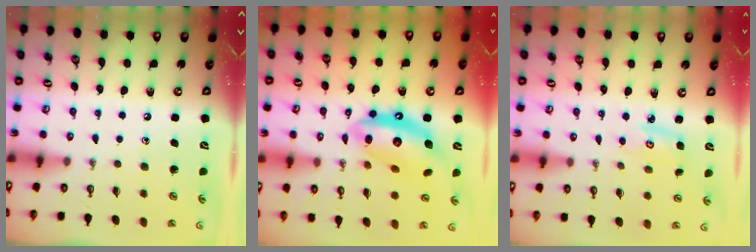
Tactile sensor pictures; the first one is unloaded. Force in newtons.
{"total": 15.4, "press": 15.3, "slide": 1.7}
{"total": 2.8, "press": 2.8, "slide": 0.2}